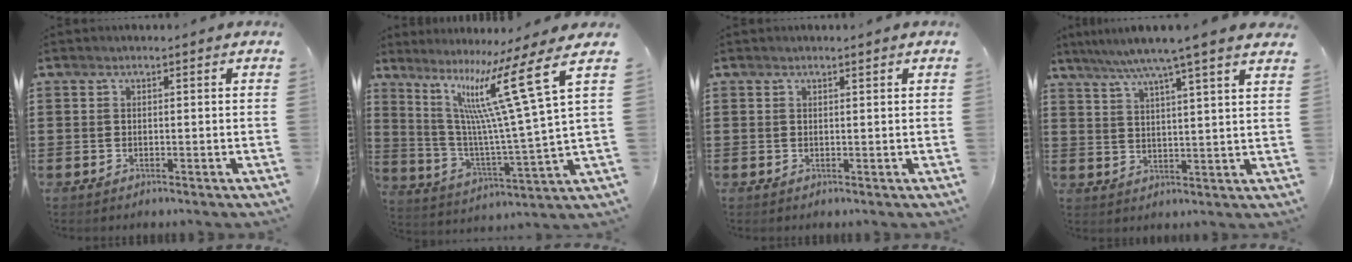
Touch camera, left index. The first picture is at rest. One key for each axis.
{"total": 14.6, "fx": 7.8, "fy": 0.6, "fz": 12.4, "tx": -0.243, "ty": -0.043, "tz": 0.115}
{"total": 0.5, "fx": 0.3, "fy": -0.1, "fz": 0.4, "tx": -0.006, "ty": -0.001, "tz": 0.007}
{"total": 7.0, "fx": 5.6, "fy": -0.8, "fz": 4.1, "tx": -0.096, "ty": -0.019, "tz": 0.094}